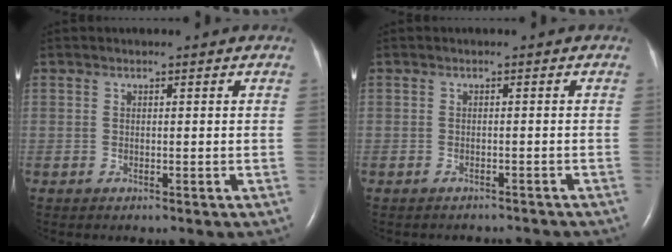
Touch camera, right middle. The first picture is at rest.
{"total": 4.1, "force": [-3.8, 1.2, 0.6], "torque": [-0.009, -0.004, -0.042]}